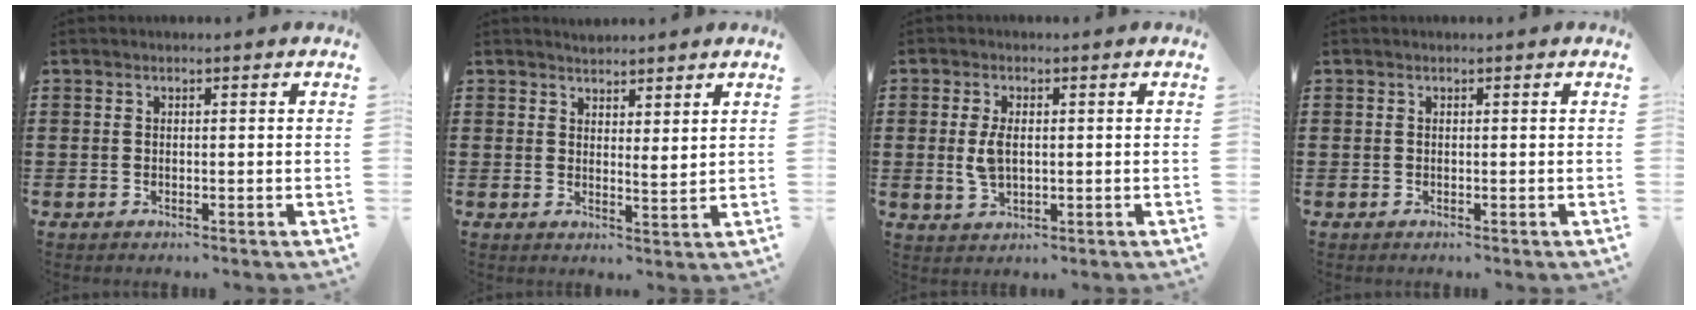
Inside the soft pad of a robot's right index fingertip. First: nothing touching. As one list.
[{"total": 2.5, "force": [2.4, 0.3, 0.0], "torque": [-0.008, 0.000, 0.048]}, {"total": 4.1, "force": [0.1, 2.0, 3.5], "torque": [-0.086, -0.001, -0.003]}, {"total": 0.0}]